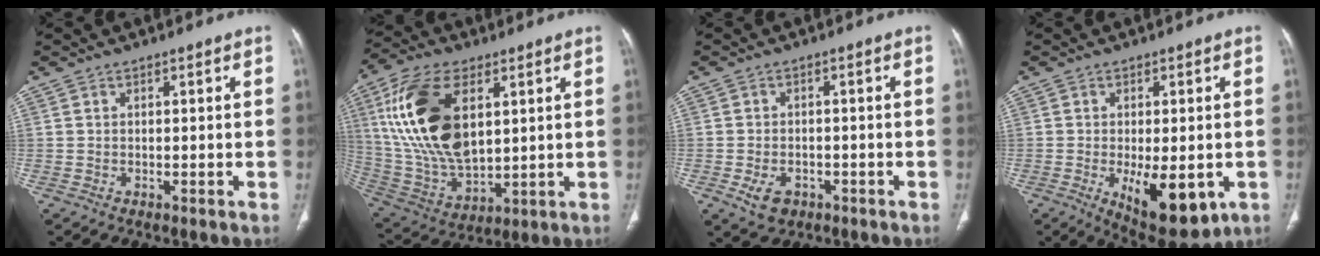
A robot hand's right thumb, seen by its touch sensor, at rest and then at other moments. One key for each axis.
{"total": 21.5, "fx": 6.0, "fy": 11.5, "fz": 17.1, "tx": -0.333, "ty": -0.020, "tz": 0.119}
{"total": 4.7, "fx": -2.0, "fy": 3.3, "fz": 2.7, "tx": -0.044, "ty": 0.008, "tz": -0.025}
{"total": 13.0, "fx": -3.7, "fy": 5.7, "fz": 11.1, "tx": -0.148, "ty": -0.013, "tz": -0.036}